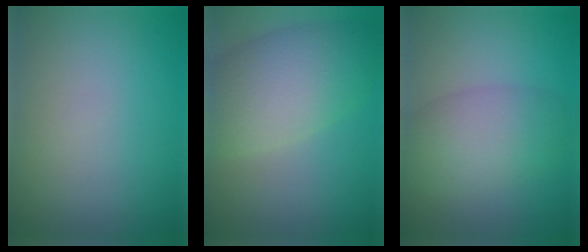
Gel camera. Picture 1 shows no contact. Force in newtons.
{"total": 7.4, "press": 7.4, "slide": 0.4}
{"total": 5.3, "press": 5.3, "slide": 0.3}